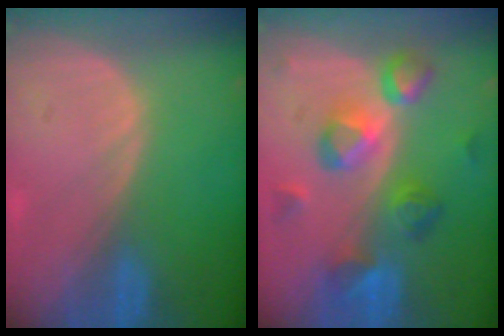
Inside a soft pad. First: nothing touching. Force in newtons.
{"total": 8.5, "press": 8.2, "slide": 2.0}